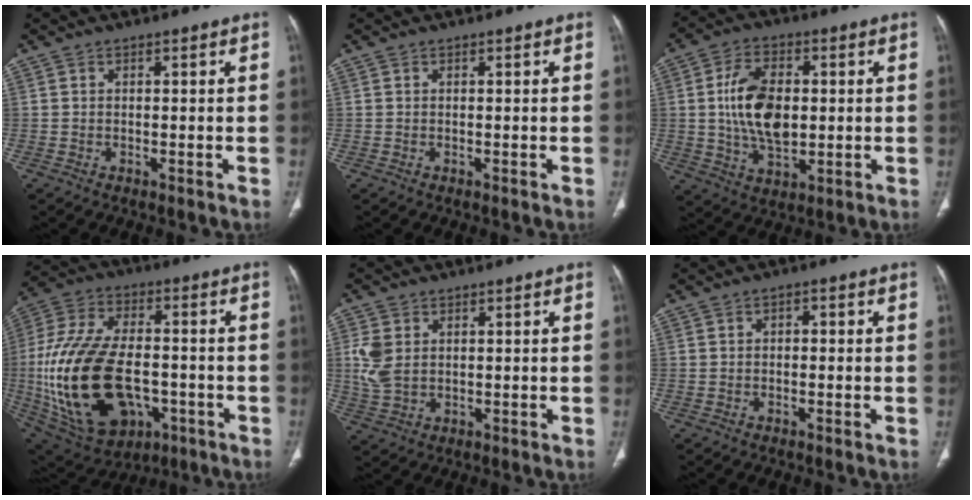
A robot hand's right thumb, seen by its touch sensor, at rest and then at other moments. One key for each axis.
{"total": 0.0}
{"total": 12.8, "fx": 0.7, "fy": 7.7, "fz": 10.2, "tx": -0.173, "ty": 0.000, "tz": 0.019}
{"total": 27.7, "fx": -5.0, "fy": 16.7, "fz": 21.5, "tx": -0.442, "ty": 0.008, "tz": -0.058}
{"total": 5.8, "fx": 1.2, "fy": 4.2, "fz": 3.9, "tx": -0.086, "ty": -0.002, "tz": 0.032}
{"total": 1.4, "fx": 0.0, "fy": 0.9, "fz": 1.0, "tx": -0.009, "ty": 0.006, "tz": -0.004}